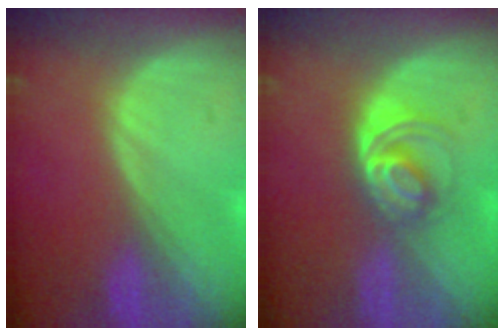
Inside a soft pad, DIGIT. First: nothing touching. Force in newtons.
{"total": 5.2, "press": 4.9, "slide": 1.7}